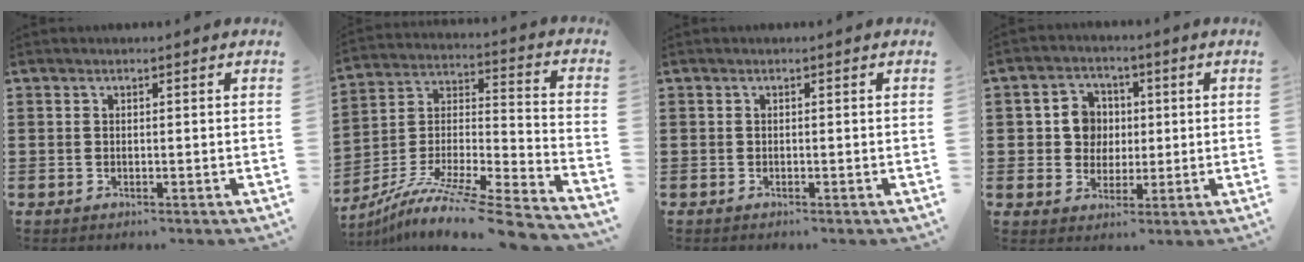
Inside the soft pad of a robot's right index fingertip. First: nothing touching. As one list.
[{"total": 10.7, "force": [-8.7, 0.5, 6.2], "torque": [-0.108, 0.003, -0.169]}, {"total": 0.0}, {"total": 6.1, "force": [0.7, 5.6, 2.3], "torque": [-0.068, 0.020, 0.012]}]